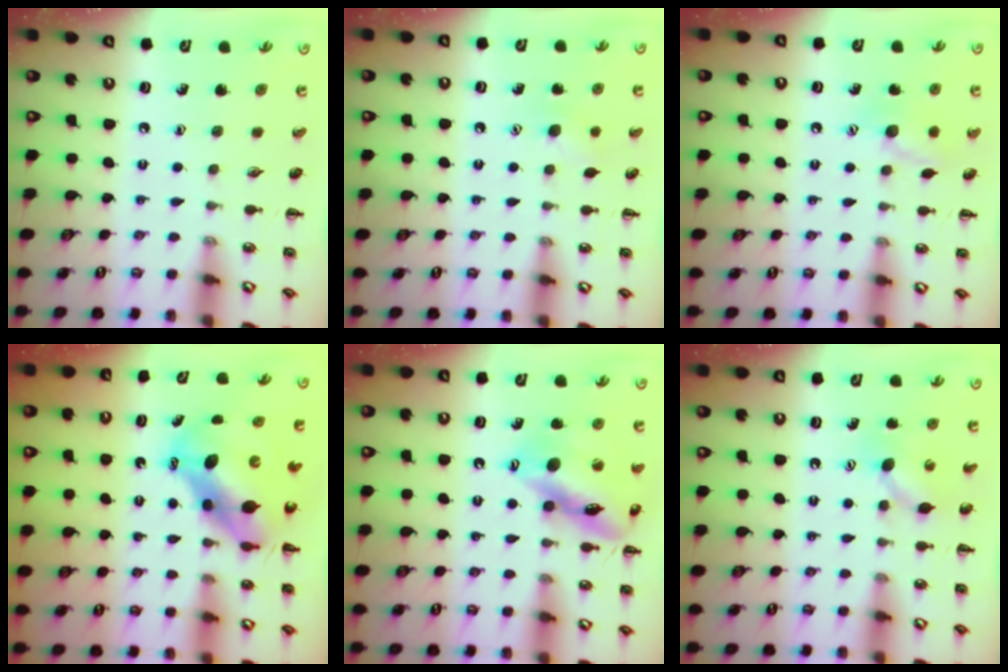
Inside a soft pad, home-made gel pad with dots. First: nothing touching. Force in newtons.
{"total": 5.3, "press": 5.1, "slide": 1.4}
{"total": 9.0, "press": 8.9, "slide": 0.8}
{"total": 8.4, "press": 8.1, "slide": 2.2}
{"total": 15.3, "press": 15.2, "slide": 2.2}
{"total": 5.3, "press": 5.1, "slide": 1.5}